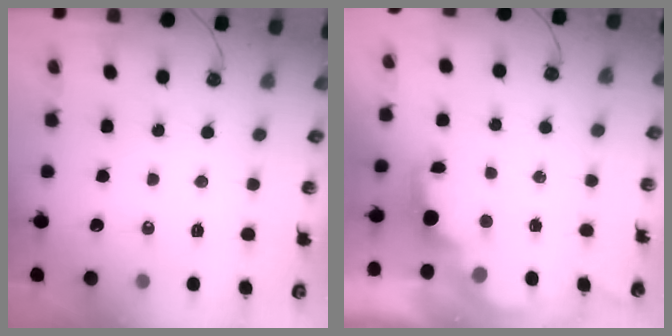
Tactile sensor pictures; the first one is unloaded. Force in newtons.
{"total": 2.0, "press": 1.8, "slide": 0.8}